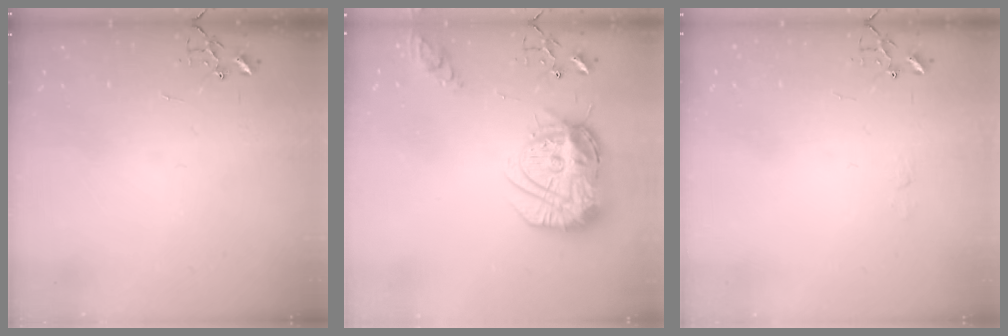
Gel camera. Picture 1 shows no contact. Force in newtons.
{"total": 19.4, "press": 19.3, "slide": 1.7}
{"total": 3.6, "press": 3.6, "slide": 0.4}